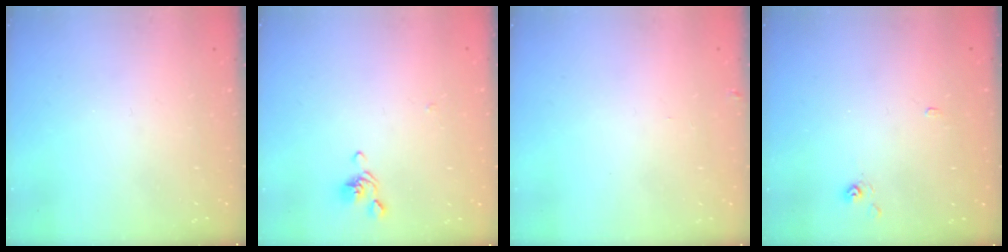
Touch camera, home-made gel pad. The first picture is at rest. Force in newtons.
{"total": 1.4, "press": 1.2, "slide": 0.6}
{"total": 0.0}
{"total": 3.7, "press": 3.7, "slide": 0.0}